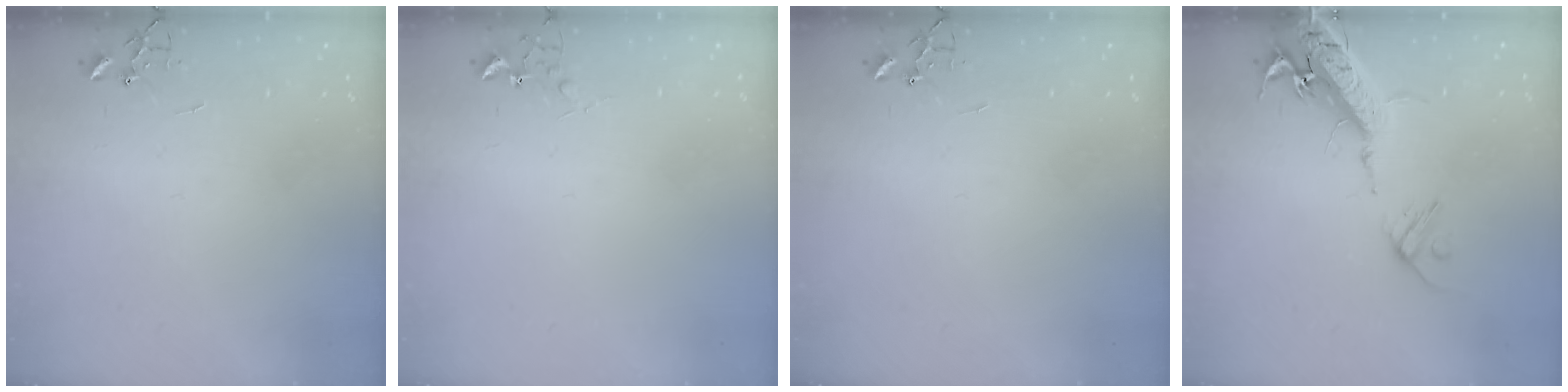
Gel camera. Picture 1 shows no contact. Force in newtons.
{"total": 6.6, "press": 6.6, "slide": 0.8}
{"total": 0.0}
{"total": 18.2, "press": 17.7, "slide": 4.1}